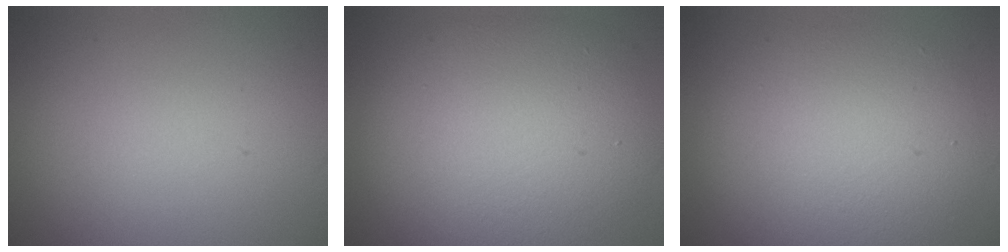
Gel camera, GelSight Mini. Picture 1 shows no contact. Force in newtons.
{"total": 10.2, "press": 10.2, "slide": 0.5}
{"total": 7.4, "press": 7.4, "slide": 0.4}